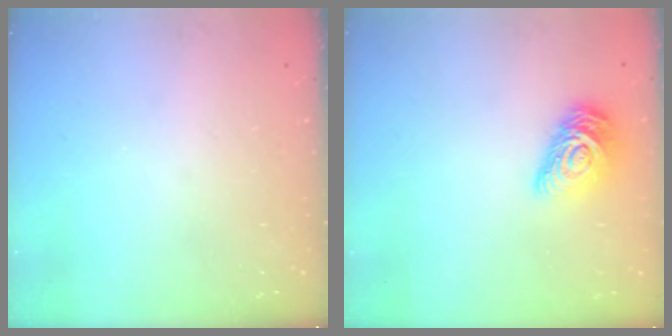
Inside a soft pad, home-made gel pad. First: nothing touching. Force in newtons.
{"total": 12.2, "press": 12.2, "slide": 0.6}